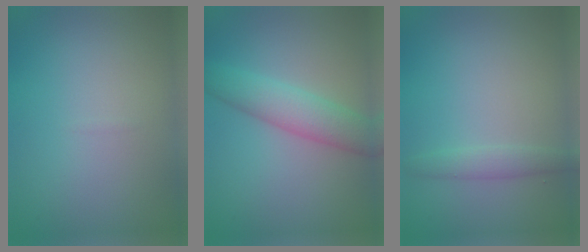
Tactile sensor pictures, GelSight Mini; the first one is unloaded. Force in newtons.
{"total": 4.5, "press": 4.5, "slide": 0.1}
{"total": 1.7, "press": 1.7, "slide": 0.1}